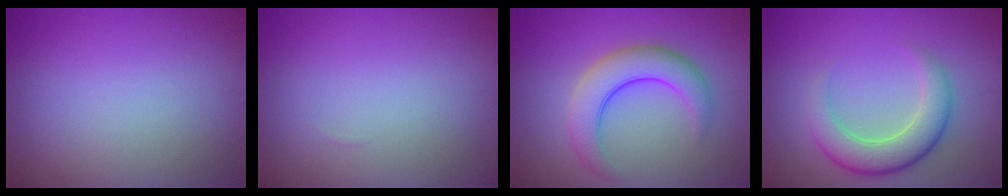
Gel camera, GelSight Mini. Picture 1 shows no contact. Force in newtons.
{"total": 0.0}
{"total": 5.3, "press": 5.3, "slide": 0.2}
{"total": 5.1, "press": 5.1, "slide": 0.2}